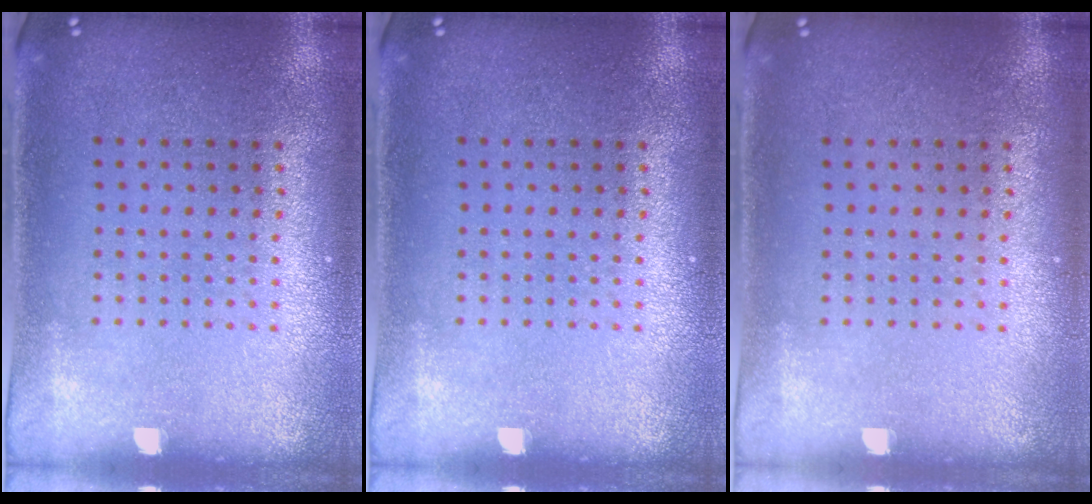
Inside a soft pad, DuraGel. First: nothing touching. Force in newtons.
{"total": 0.0}
{"total": 0.0}